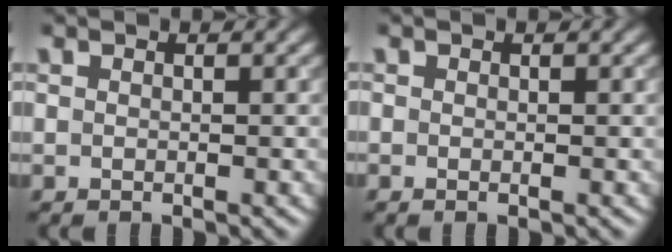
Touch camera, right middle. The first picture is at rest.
{"total": 0.0}